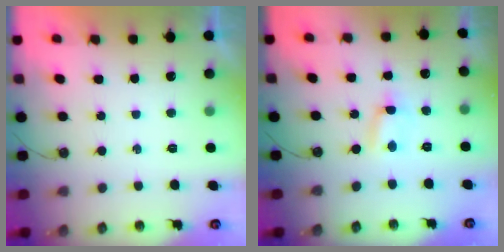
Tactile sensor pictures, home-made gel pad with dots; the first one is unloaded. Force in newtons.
{"total": 1.2, "press": 1.1, "slide": 0.6}